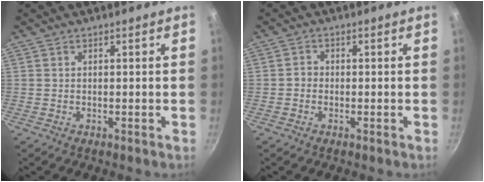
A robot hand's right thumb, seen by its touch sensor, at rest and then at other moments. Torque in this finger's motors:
{"motor_torque": [0.17, 0.11, 0.34, 0.17, 0.02]}